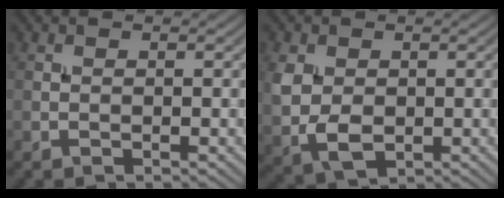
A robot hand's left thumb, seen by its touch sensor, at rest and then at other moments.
{"total": 5.4, "force": [0.2, 4.0, 3.7], "torque": [-0.096, -0.007, 0.005]}